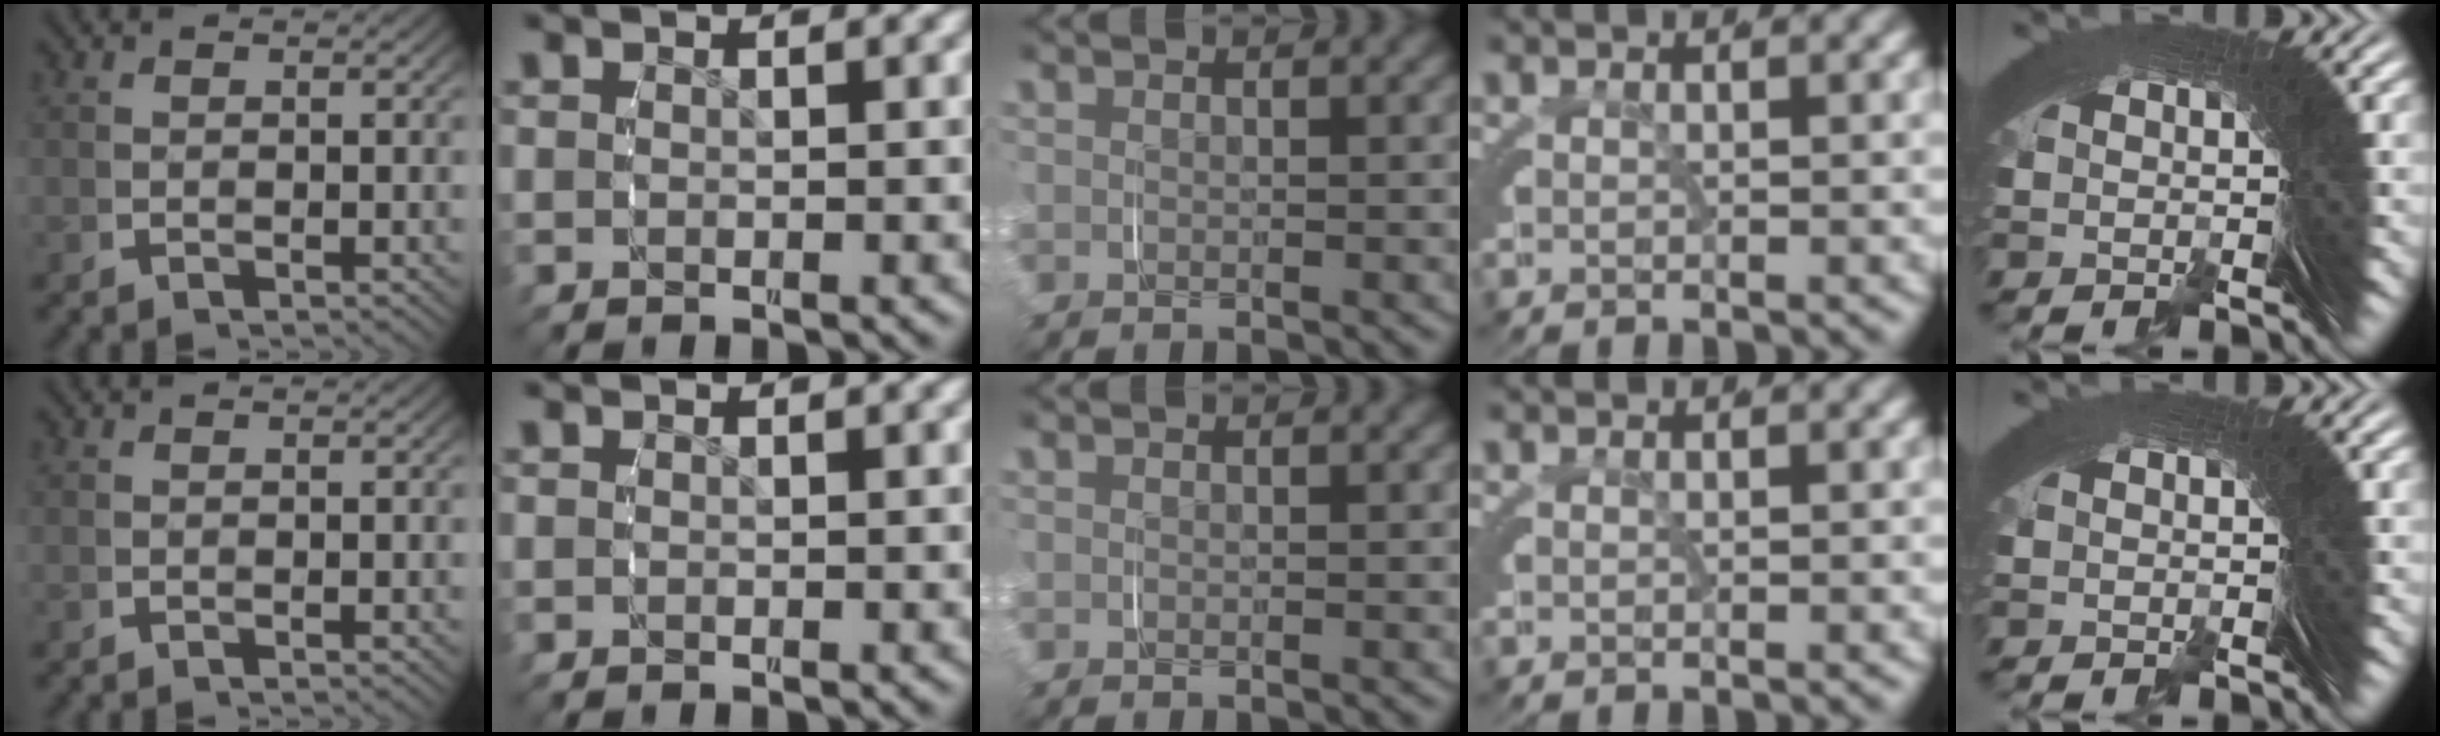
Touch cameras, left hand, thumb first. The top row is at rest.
{}